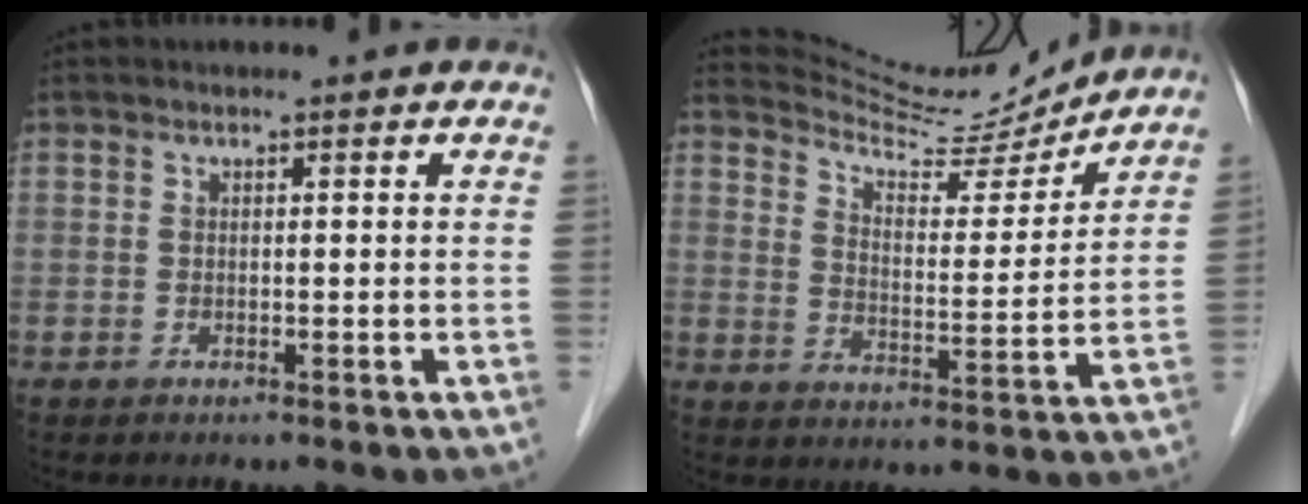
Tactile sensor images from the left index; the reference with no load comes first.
{"total": 12.2, "force": [12.0, 1.0, 1.6], "torque": [-0.033, -0.013, 0.187]}